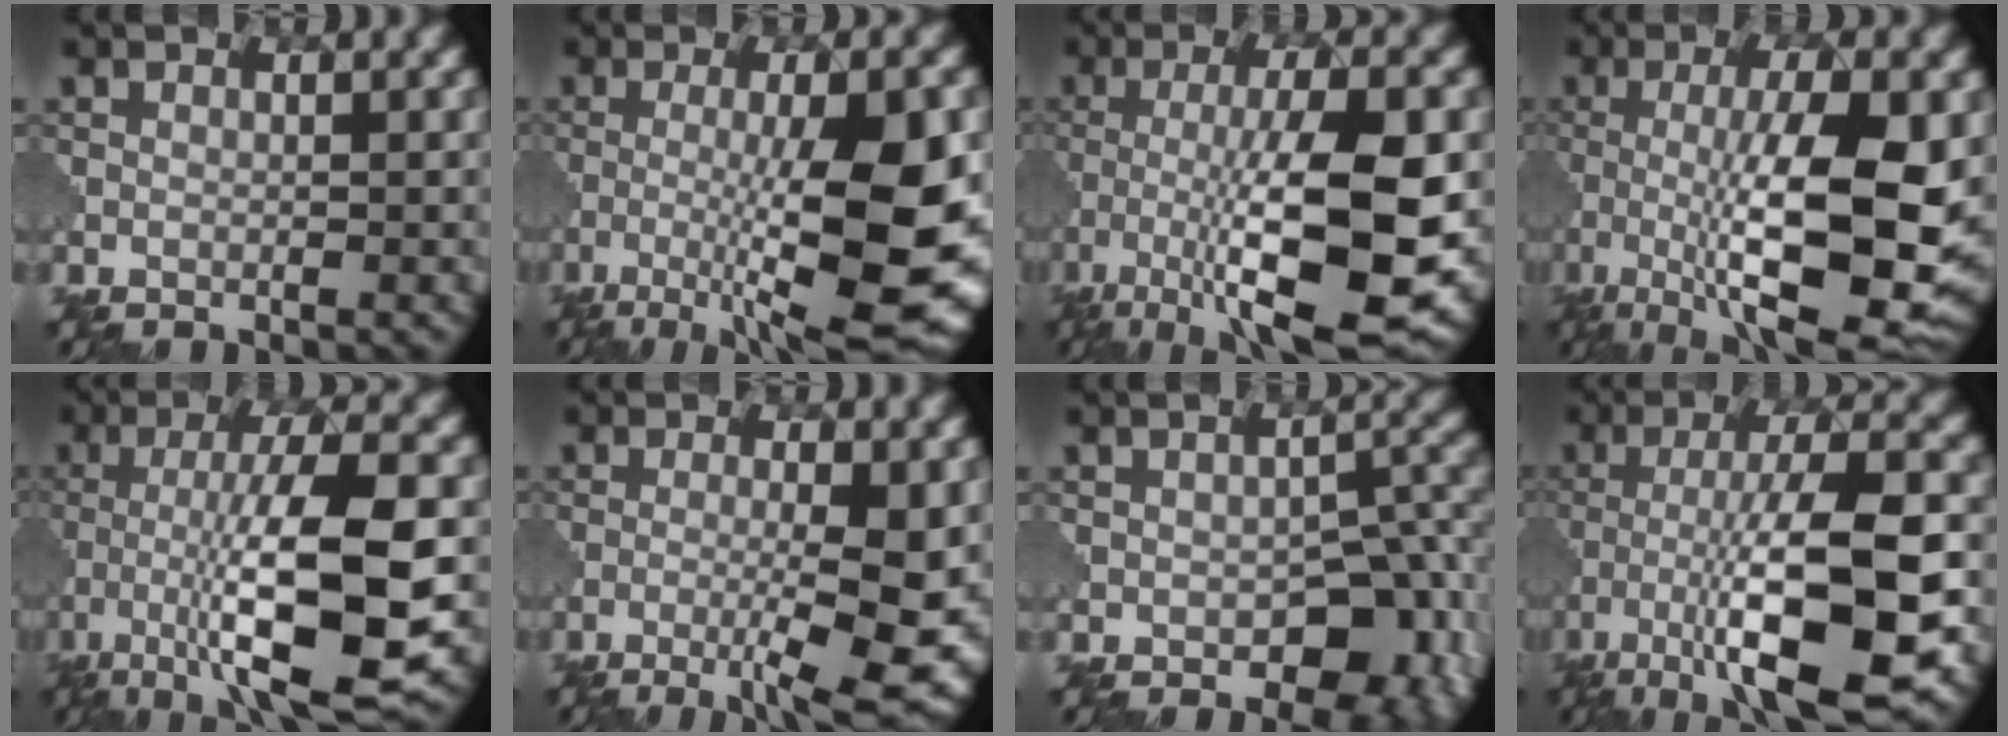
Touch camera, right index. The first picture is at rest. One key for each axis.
{"total": 11.9, "fx": -2.5, "fy": 2.7, "fz": 11.3, "tx": -0.185, "ty": -0.010, "tz": -0.041}
{"total": 12.3, "fx": -3.4, "fy": 3.3, "fz": 11.4, "tx": -0.195, "ty": -0.006, "tz": -0.059}
{"total": 13.0, "fx": -1.6, "fy": 3.6, "fz": 12.4, "tx": -0.200, "ty": -0.010, "tz": -0.028}
{"total": 11.9, "fx": -3.6, "fy": 2.8, "fz": 11.0, "tx": -0.188, "ty": 0.005, "tz": -0.065}
{"total": 8.2, "fx": -2.3, "fy": 1.5, "fz": 7.7, "tx": -0.119, "ty": -0.004, "tz": -0.037}
{"total": 7.9, "fx": -2.7, "fy": 4.8, "fz": 5.7, "tx": -0.067, "ty": -0.014, "tz": -0.029}
{"total": 12.6, "fx": -4.9, "fy": 3.2, "fz": 11.1, "tx": -0.188, "ty": 0.007, "tz": -0.083}